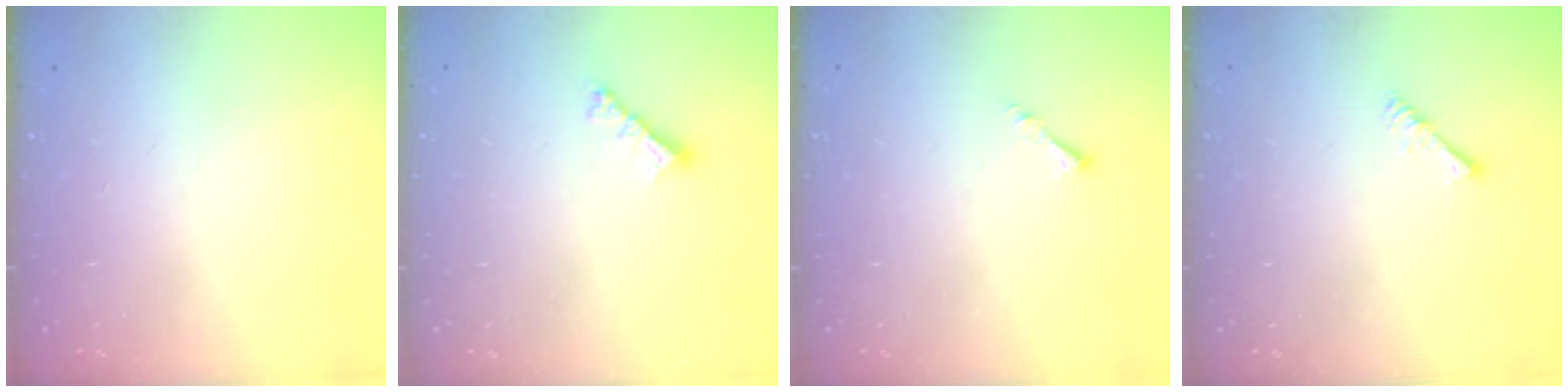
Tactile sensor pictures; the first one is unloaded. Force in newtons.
{"total": 3.8, "press": 3.8, "slide": 0.2}
{"total": 1.1, "press": 1.0, "slide": 0.3}
{"total": 2.0, "press": 1.9, "slide": 0.4}